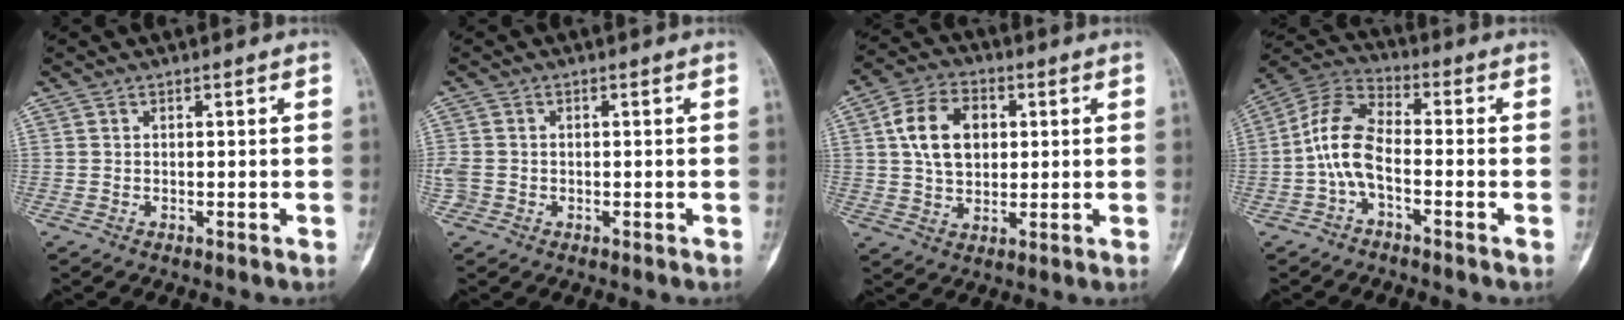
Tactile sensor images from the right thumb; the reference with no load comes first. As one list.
[{"total": 2.9, "force": [-0.5, 2.5, 1.3], "torque": [-0.027, 0.006, -0.008]}, {"total": 11.1, "force": [2.3, 7.7, 7.8], "torque": [-0.116, 0.003, 0.038]}, {"total": 9.2, "force": [-2.1, 4.6, 7.7], "torque": [-0.153, 0.035, -0.054]}]